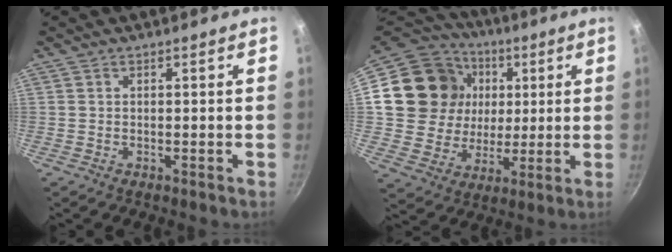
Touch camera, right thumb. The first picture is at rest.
{"total": 21.2, "force": [4.5, 18.3, 9.6], "torque": [-0.167, 0.014, 0.085]}